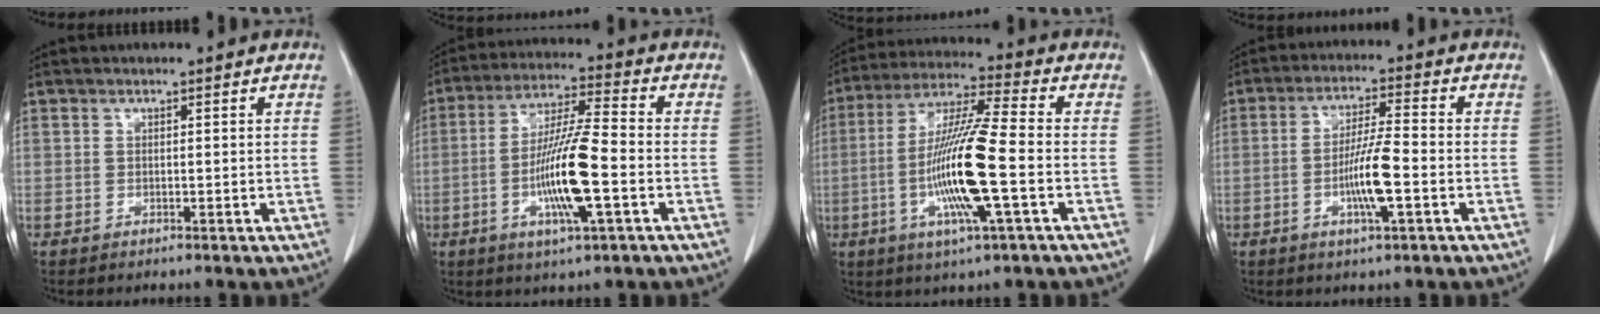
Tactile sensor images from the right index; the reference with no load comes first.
{"total": 12.7, "force": [-3.3, 0.7, 12.2], "torque": [-0.236, -0.008, -0.065]}
{"total": 14.9, "force": [-3.3, 0.2, 14.5], "torque": [-0.292, -0.010, -0.069]}
{"total": 7.7, "force": [-2.1, 0.3, 7.4], "torque": [-0.142, -0.002, -0.042]}